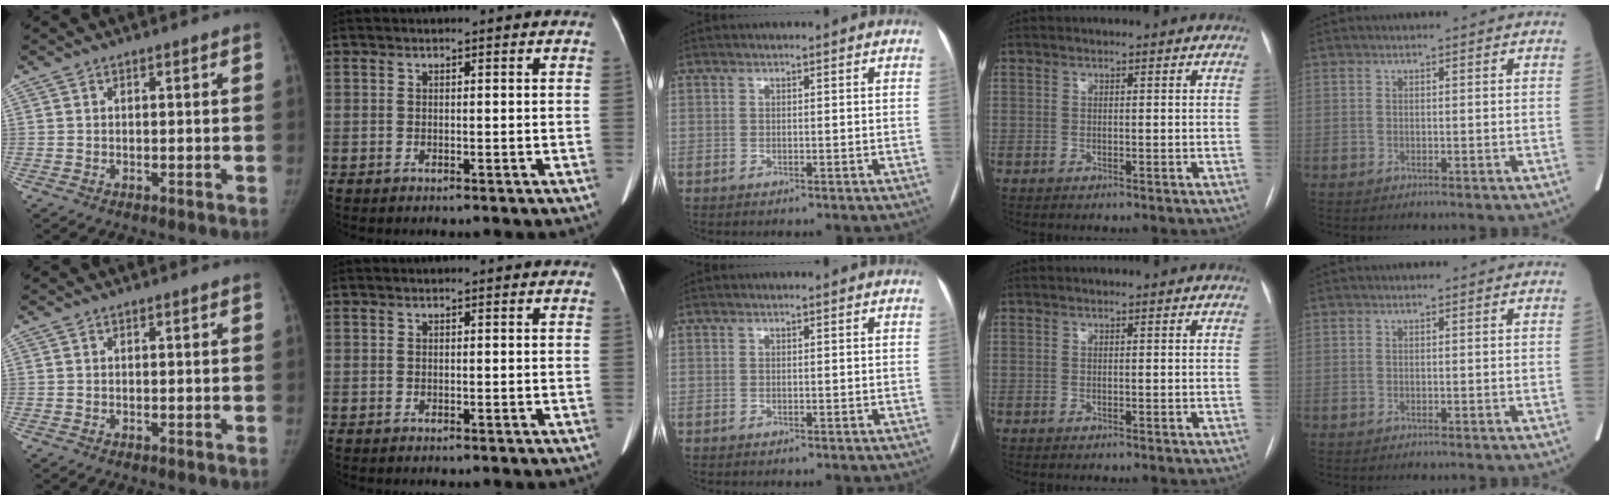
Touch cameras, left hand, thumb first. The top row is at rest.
{}